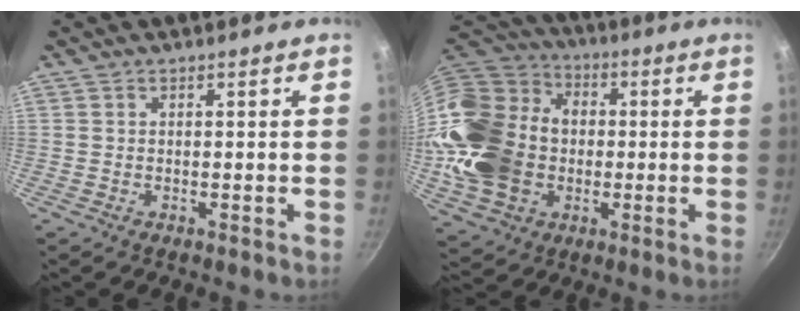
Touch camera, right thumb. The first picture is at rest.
{"total": 25.1, "force": [-1.6, 19.6, 15.6], "torque": [-0.300, 0.047, -0.018]}